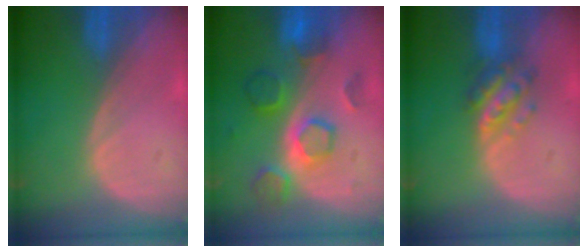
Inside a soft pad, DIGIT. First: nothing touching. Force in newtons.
{"total": 8.2, "press": 7.7, "slide": 2.9}
{"total": 5.9, "press": 5.2, "slide": 2.8}